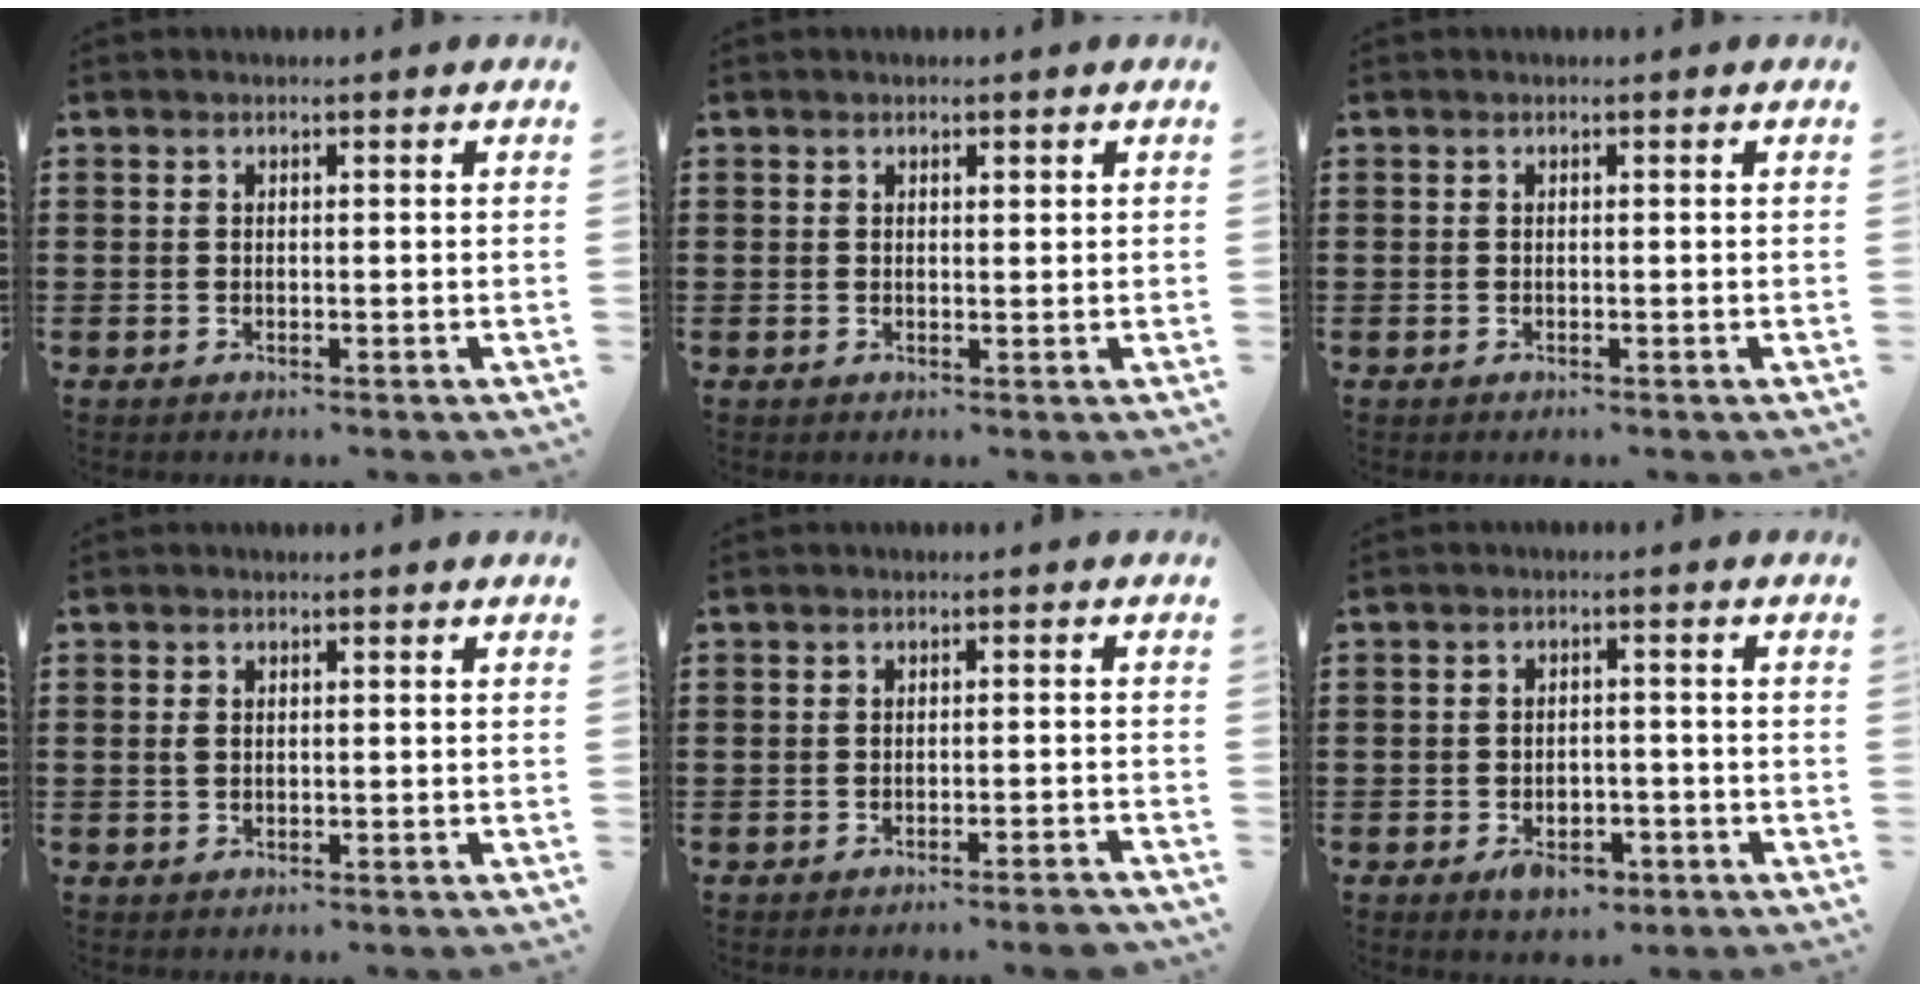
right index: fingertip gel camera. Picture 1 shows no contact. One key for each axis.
{"total": 0.7, "fx": 0.4, "fy": 0.4, "fz": 0.4, "tx": -0.008, "ty": 0.003, "tz": 0.008}
{"total": 0.0}
{"total": 1.1, "fx": 0.1, "fy": 0.6, "fz": 0.9, "tx": -0.027, "ty": 0.000, "tz": -0.002}
{"total": 2.0, "fx": -1.7, "fy": -0.3, "fz": 1.0, "tx": -0.019, "ty": -0.002, "tz": -0.033}
{"total": 3.5, "fx": -2.3, "fy": 2.0, "fz": 1.8, "tx": -0.029, "ty": 0.006, "tz": -0.041}